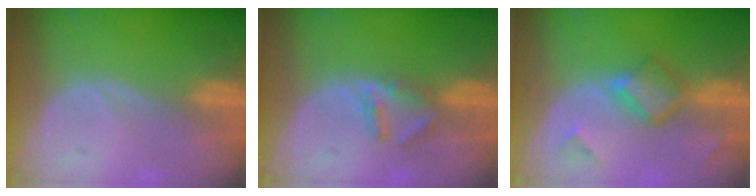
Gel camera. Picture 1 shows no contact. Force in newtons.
{"total": 3.2, "press": 3.0, "slide": 1.0}
{"total": 5.6, "press": 4.9, "slide": 2.7}